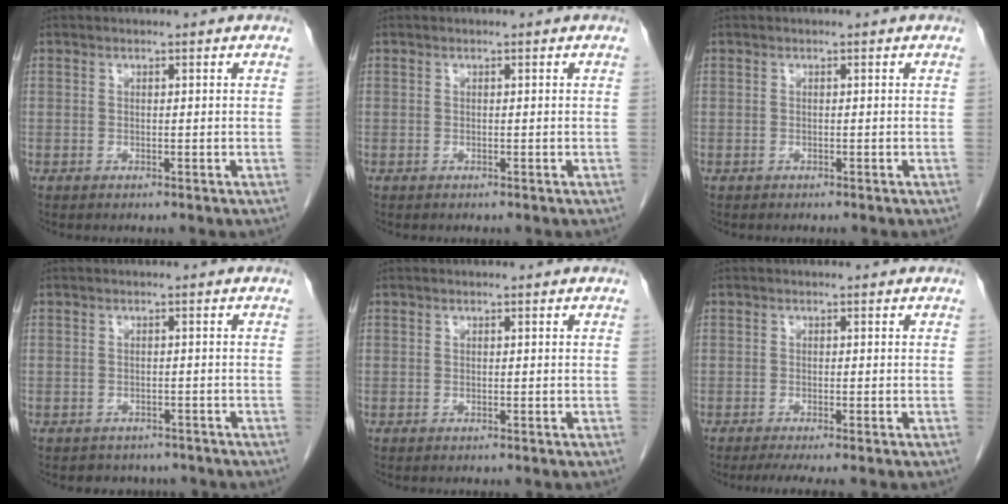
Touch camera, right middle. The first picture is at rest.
{"total": 0.0}
{"total": 0.0}
{"total": 4.5, "force": [-3.9, 2.3, 0.3], "torque": [-0.008, 0.007, -0.044]}
{"total": 0.0}
{"total": 3.5, "force": [-2.6, -0.1, 2.2], "torque": [-0.035, -0.011, -0.043]}